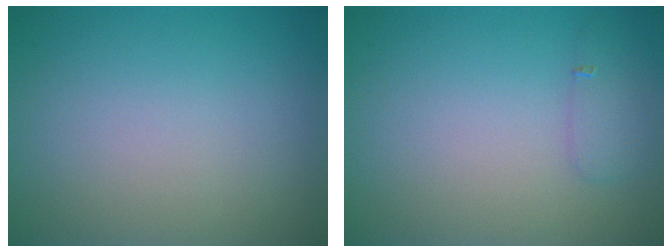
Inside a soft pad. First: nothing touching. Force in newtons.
{"total": 1.4, "press": 1.4, "slide": 0.0}